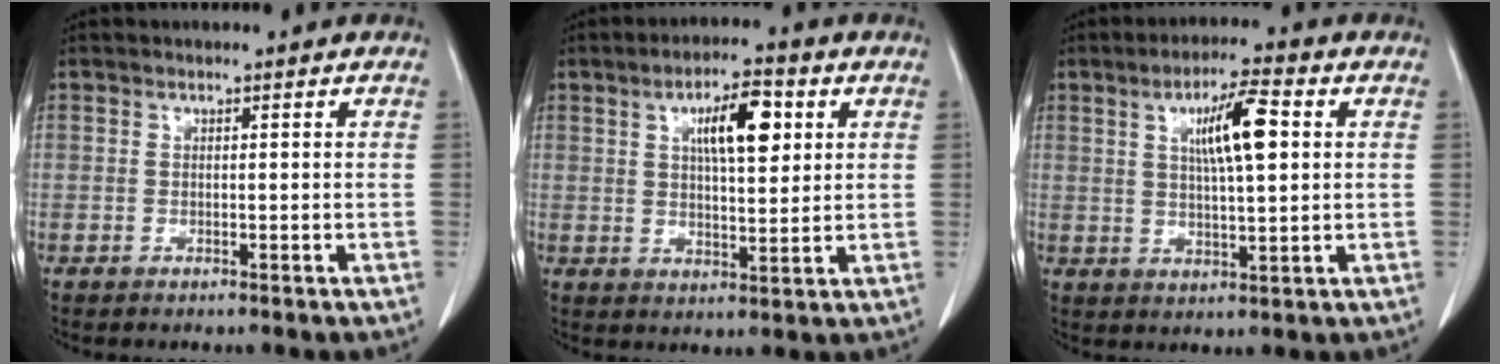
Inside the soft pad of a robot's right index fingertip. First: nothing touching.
{"total": 8.6, "force": [3.0, 2.5, 7.7], "torque": [-0.126, 0.010, 0.051]}
{"total": 8.6, "force": [2.4, 1.2, 8.1], "torque": [-0.140, 0.008, 0.041]}